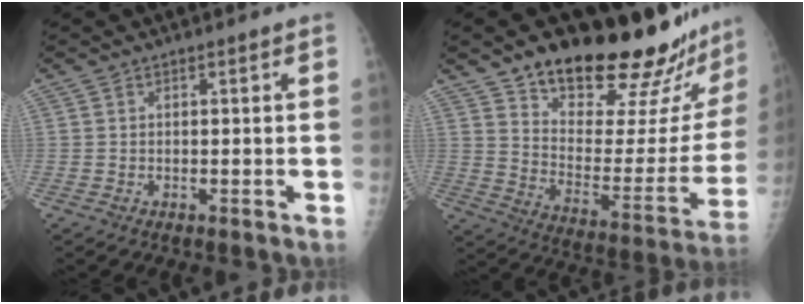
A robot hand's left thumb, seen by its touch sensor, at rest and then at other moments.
{"total": 26.4, "force": [20.8, 7.4, 14.4], "torque": [-0.169, -0.126, 0.297]}